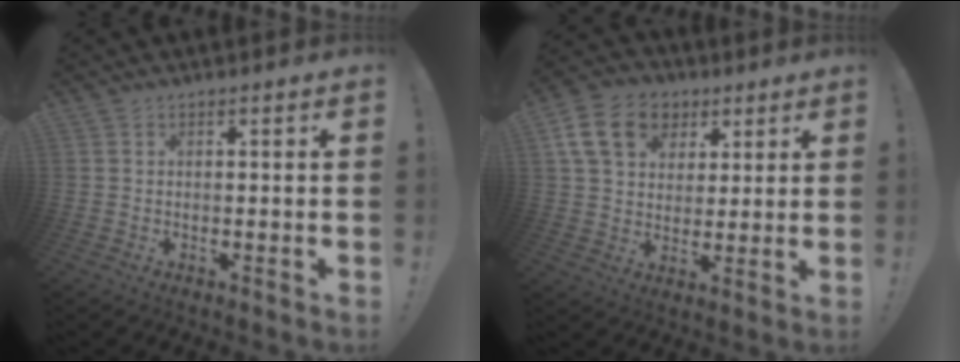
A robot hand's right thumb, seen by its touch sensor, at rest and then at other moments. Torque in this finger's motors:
{"motor_torque": [0.40, 0.43, 0.53, 0.02, 0.03]}